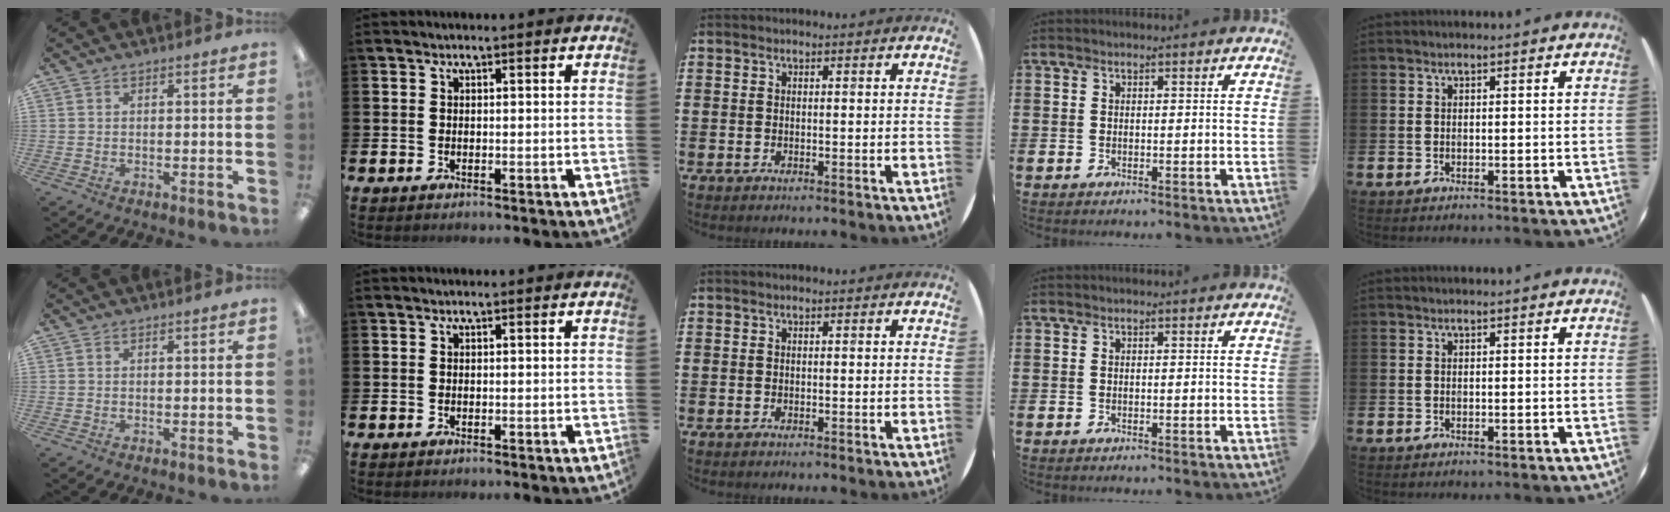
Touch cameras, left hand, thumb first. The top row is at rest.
{}